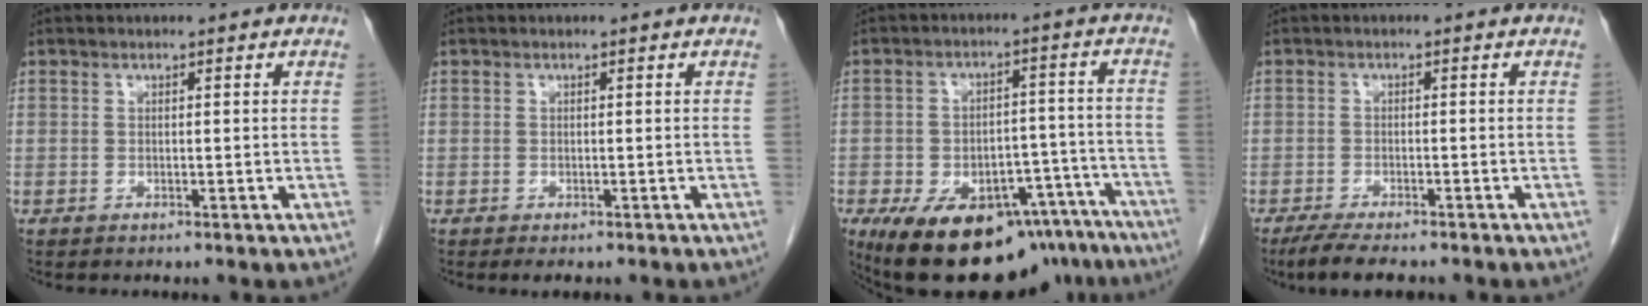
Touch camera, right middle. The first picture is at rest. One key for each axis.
{"total": 1.3, "fx": -1.0, "fy": 0.4, "fz": 0.8, "tx": -0.011, "ty": -0.004, "tz": -0.010}
{"total": 21.1, "fx": -15.6, "fy": 9.6, "fz": 10.3, "tx": -0.128, "ty": 0.025, "tz": -0.208}
{"total": 5.5, "fx": -4.4, "fy": 1.1, "fz": 3.1, "tx": -0.056, "ty": -0.013, "tz": -0.072}